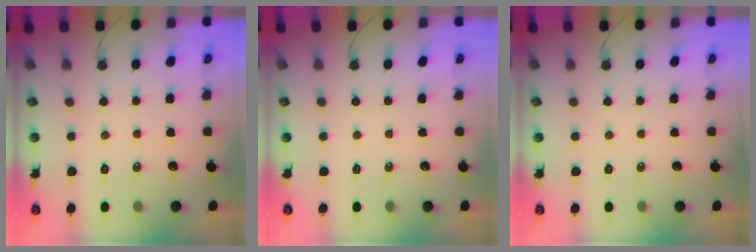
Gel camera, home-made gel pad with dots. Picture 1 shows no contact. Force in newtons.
{"total": 0.0}
{"total": 0.0}